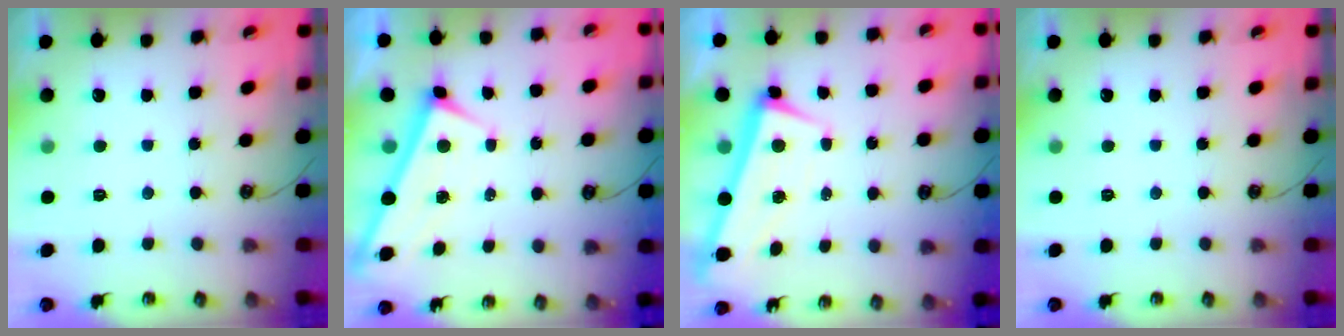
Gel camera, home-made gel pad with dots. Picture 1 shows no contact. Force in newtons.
{"total": 1.3, "press": 1.3, "slide": 0.4}
{"total": 1.5, "press": 0.3, "slide": 1.5}
{"total": 0.0}